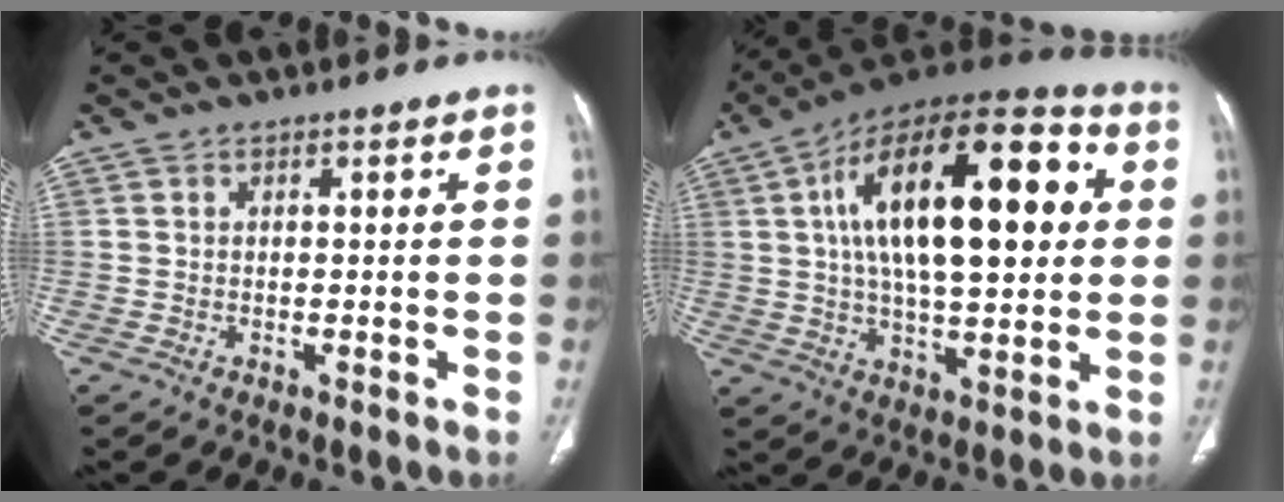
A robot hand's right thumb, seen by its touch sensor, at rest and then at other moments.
{"total": 27.4, "force": [5.6, 11.9, 24.0], "torque": [-0.369, 0.022, 0.080]}